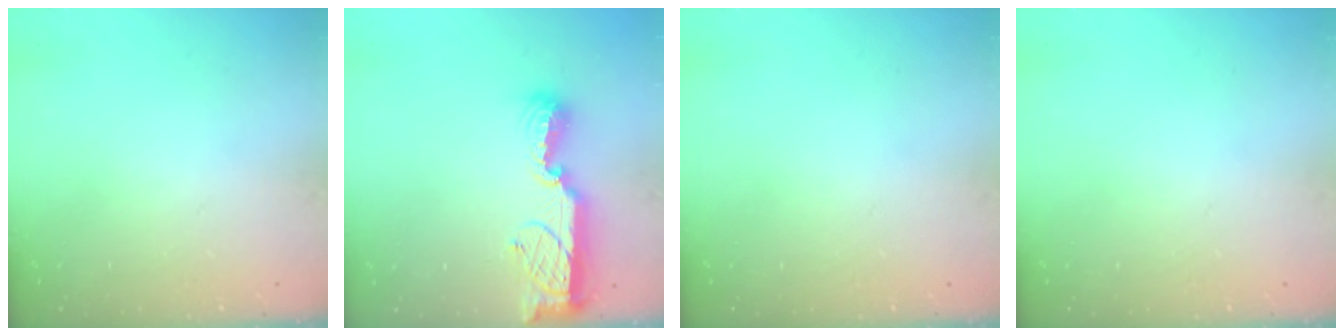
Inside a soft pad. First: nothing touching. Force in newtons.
{"total": 12.8, "press": 11.4, "slide": 5.9}
{"total": 0.0}
{"total": 0.0}